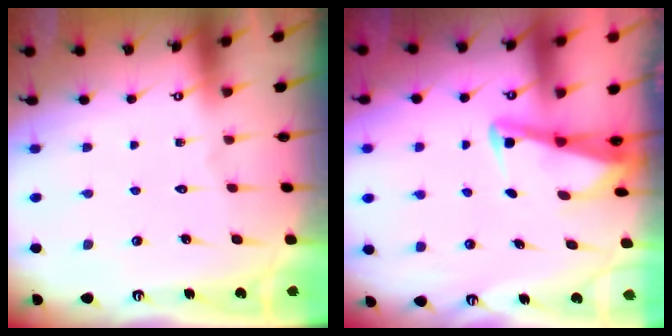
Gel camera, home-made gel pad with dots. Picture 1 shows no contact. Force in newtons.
{"total": 3.0, "press": 2.9, "slide": 0.3}